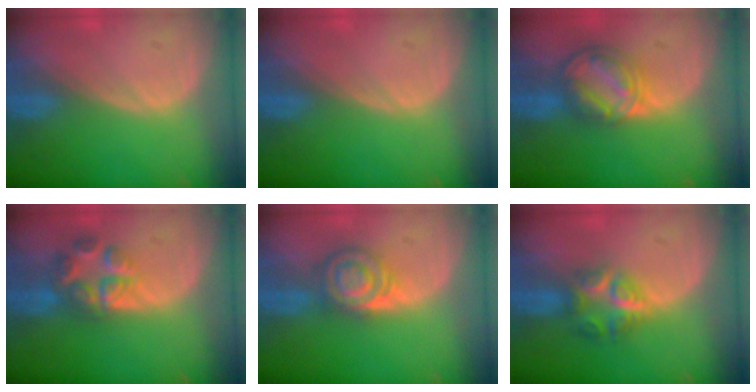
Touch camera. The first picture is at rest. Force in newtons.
{"total": 0.0}
{"total": 8.3, "press": 7.1, "slide": 4.4}
{"total": 7.0, "press": 6.0, "slide": 3.8}
{"total": 6.1, "press": 5.9, "slide": 1.8}
{"total": 6.1, "press": 5.5, "slide": 2.7}